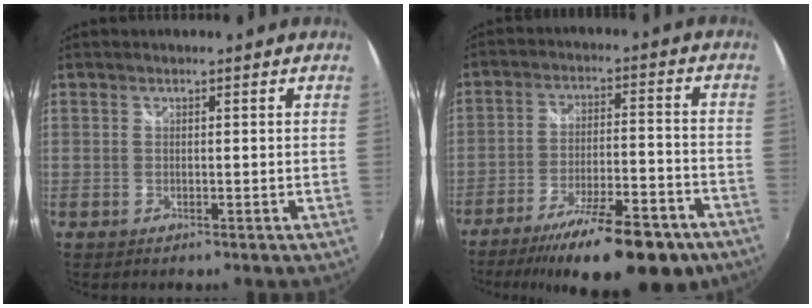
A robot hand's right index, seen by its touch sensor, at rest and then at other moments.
{"total": 19.7, "force": [-14.7, 5.1, 12.1], "torque": [-0.204, -0.025, -0.214]}